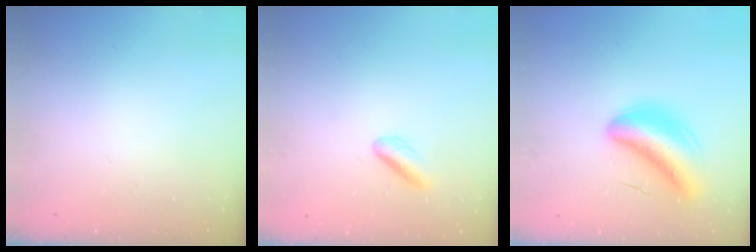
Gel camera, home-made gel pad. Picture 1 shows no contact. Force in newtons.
{"total": 2.7, "press": 2.6, "slide": 0.8}
{"total": 8.5, "press": 7.9, "slide": 3.1}